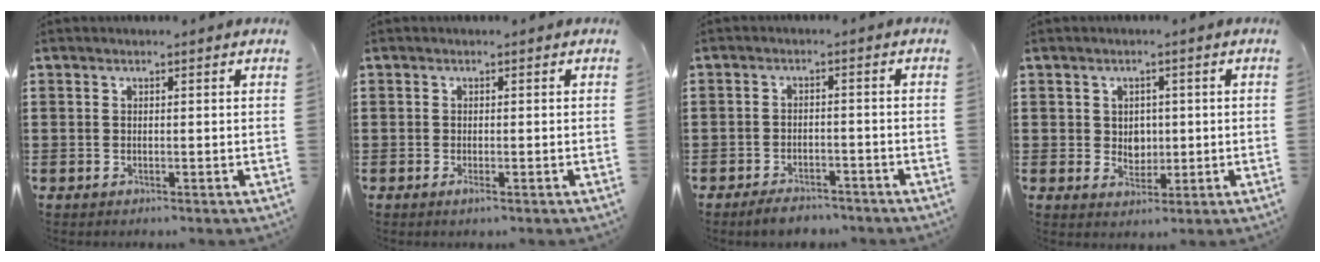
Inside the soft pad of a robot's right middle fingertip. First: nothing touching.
{"total": 0.8, "force": [-0.5, 0.1, 0.7], "torque": [-0.016, -0.006, -0.008]}
{"total": 3.0, "force": [-2.9, 0.7, 0.6], "torque": [-0.015, 0.003, -0.058]}
{"total": 3.0, "force": [0.5, 2.8, 0.9], "torque": [-0.024, 0.005, 0.006]}